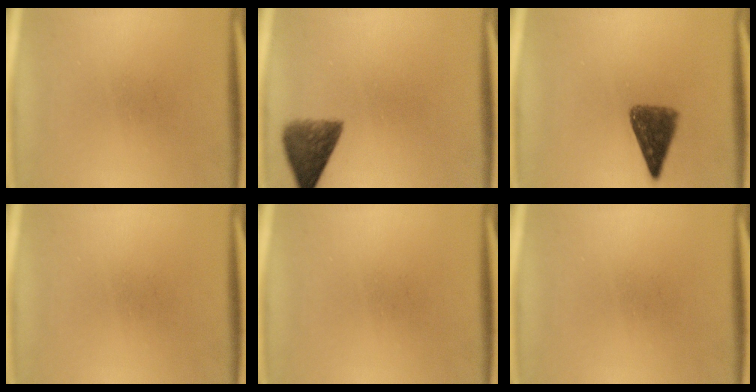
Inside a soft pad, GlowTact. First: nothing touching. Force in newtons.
{"total": 6.5}
{"total": 6.6}
{"total": 0.0}
{"total": 0.0}
{"total": 0.0}